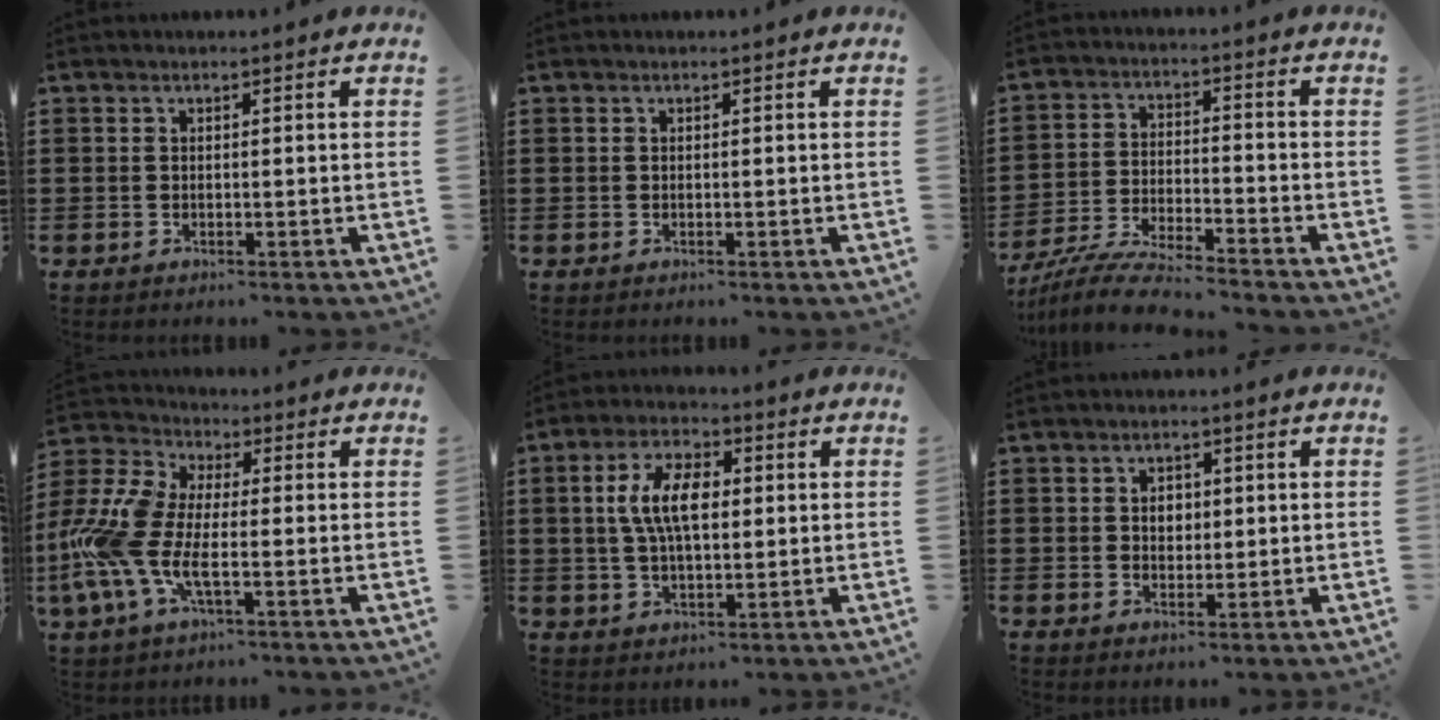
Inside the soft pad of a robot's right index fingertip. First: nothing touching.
{"total": 0.0}
{"total": 6.9, "force": [-6.6, 0.0, 2.0], "torque": [-0.056, -0.006, -0.131]}
{"total": 10.5, "force": [-2.3, 5.1, 8.9], "torque": [-0.240, -0.016, -0.051]}
{"total": 7.8, "force": [0.9, 3.8, 6.8], "torque": [-0.151, 0.008, 0.010]}
{"total": 2.1, "force": [0.3, 1.6, 1.2], "torque": [-0.021, 0.006, 0.001]}